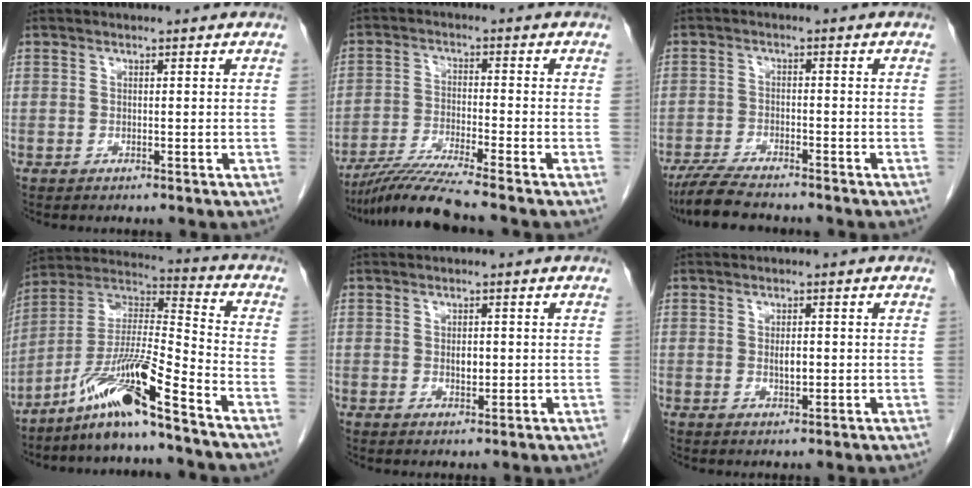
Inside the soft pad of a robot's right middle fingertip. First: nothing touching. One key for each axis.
{"total": 7.8, "fx": -6.6, "fy": -2.2, "fz": 3.4, "tx": -0.066, "ty": -0.030, "tz": -0.128}
{"total": 7.3, "fx": -6.4, "fy": 0.5, "fz": 3.4, "tx": -0.062, "ty": -0.021, "tz": -0.113}
{"total": 12.7, "fx": -8.8, "fy": -0.4, "fz": 9.2, "tx": -0.182, "ty": 0.001, "tz": -0.167}
{"total": 1.7, "fx": -0.1, "fy": 0.6, "fz": 1.6, "tx": -0.026, "ty": -0.001, "tz": 0.000}
{"total": 1.8, "fx": -0.1, "fy": 0.4, "fz": 1.8, "tx": -0.033, "ty": -0.001, "tz": -0.001}